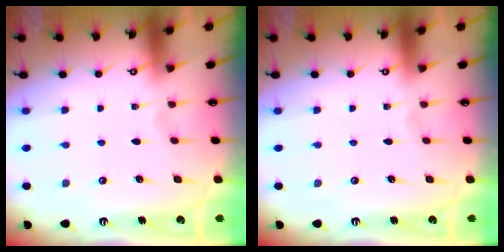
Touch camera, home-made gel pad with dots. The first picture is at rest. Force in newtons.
{"total": 0.0}